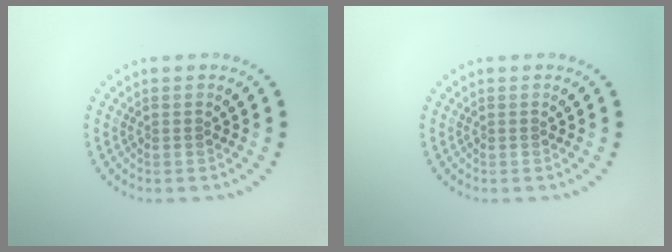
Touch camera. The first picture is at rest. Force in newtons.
{"total": 0.0}